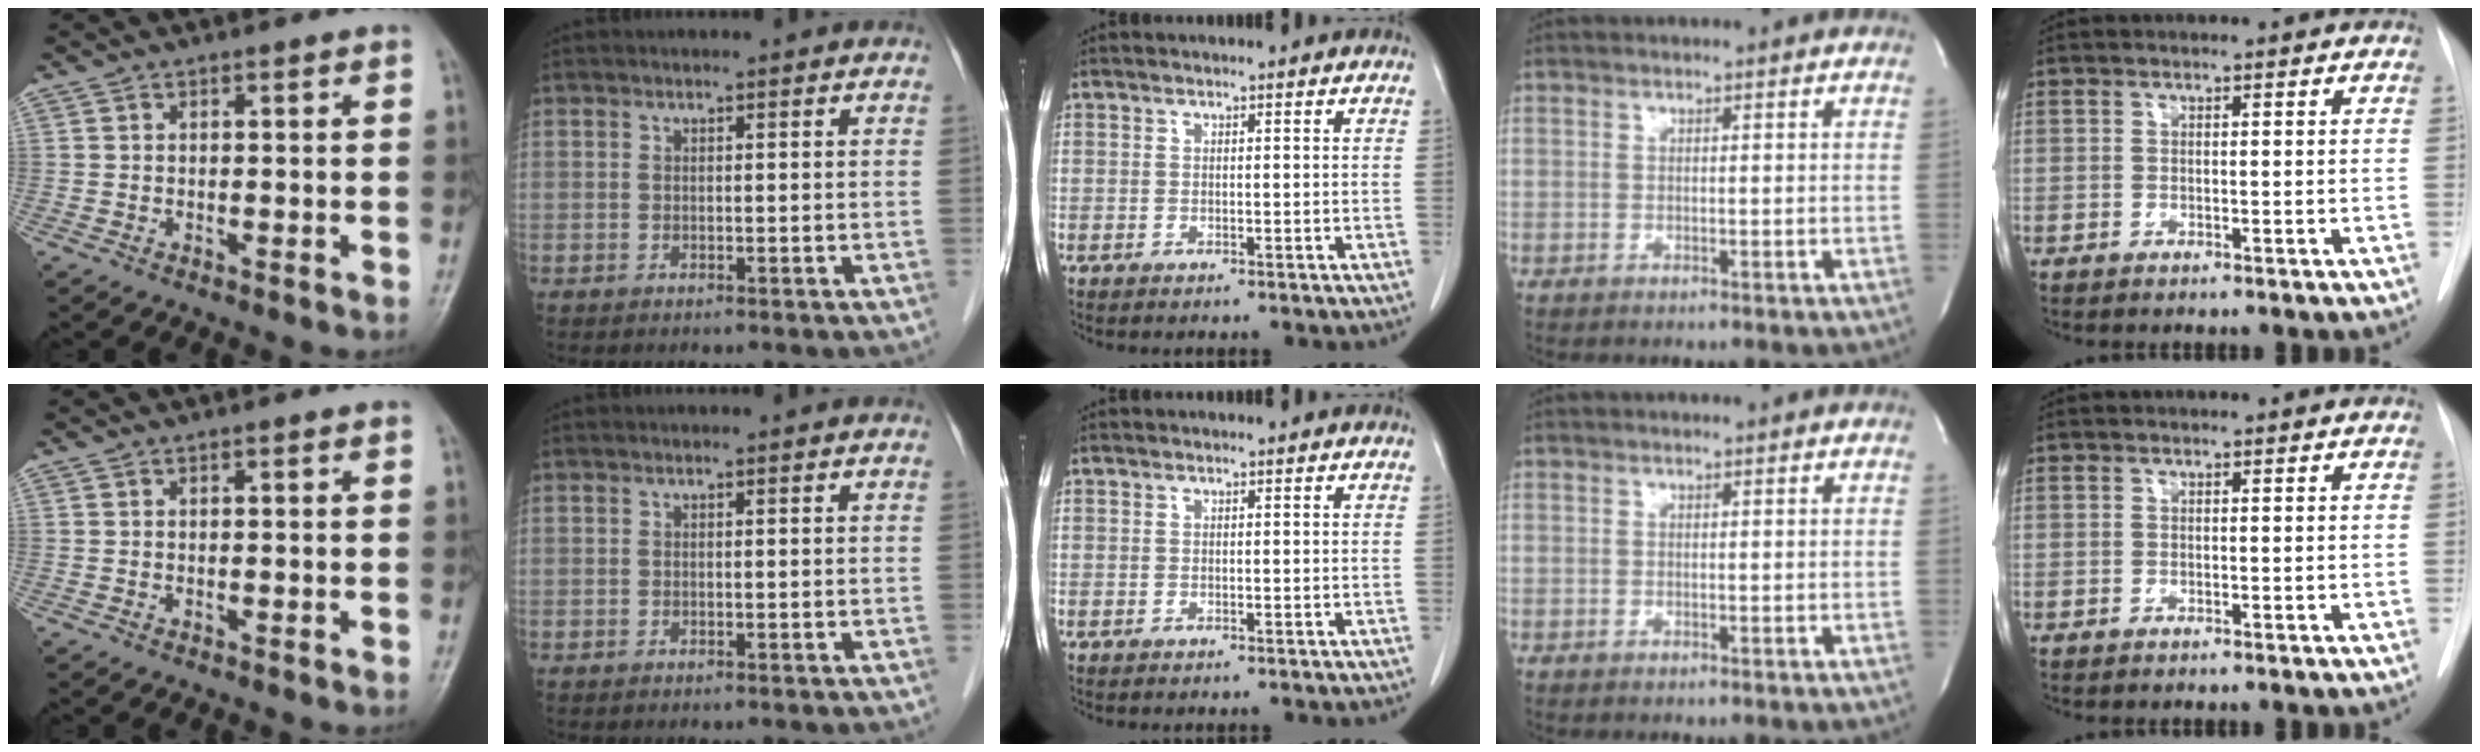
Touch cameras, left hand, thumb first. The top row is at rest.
{}